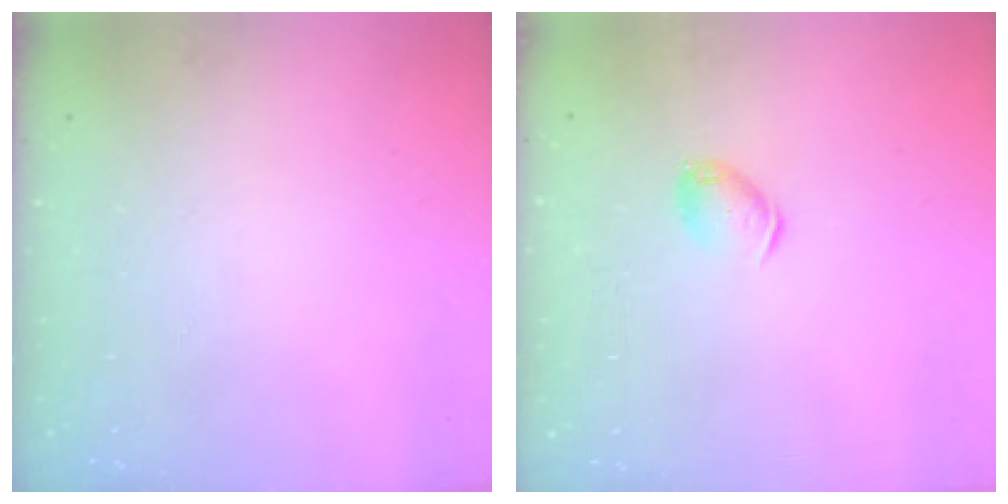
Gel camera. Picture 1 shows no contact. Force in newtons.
{"total": 6.6, "press": 6.5, "slide": 1.2}